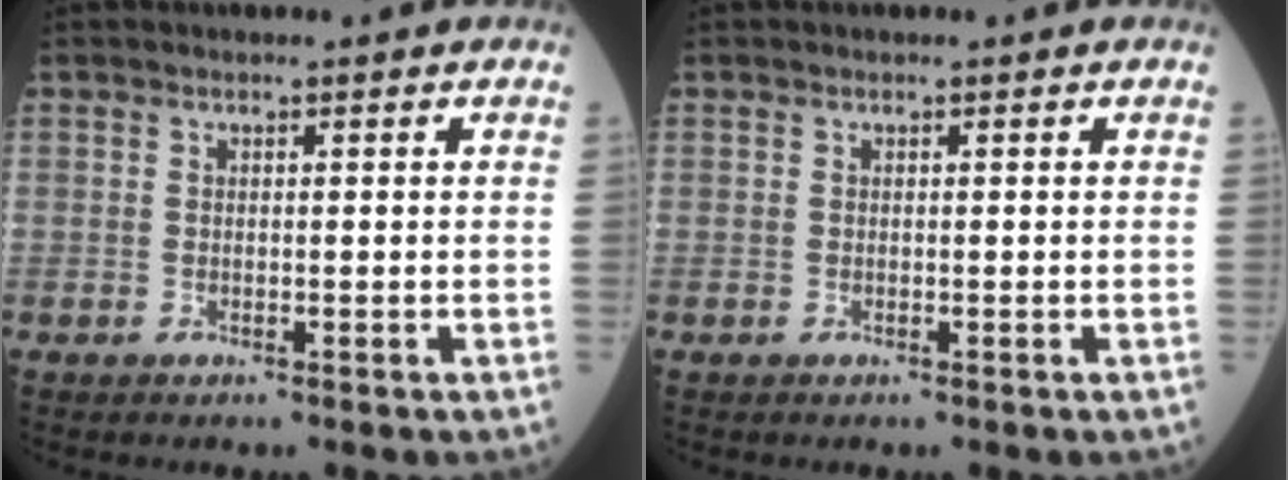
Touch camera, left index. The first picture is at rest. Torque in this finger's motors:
{"motor_torque": [-0.01, -0.01, 0.00, 0.00]}